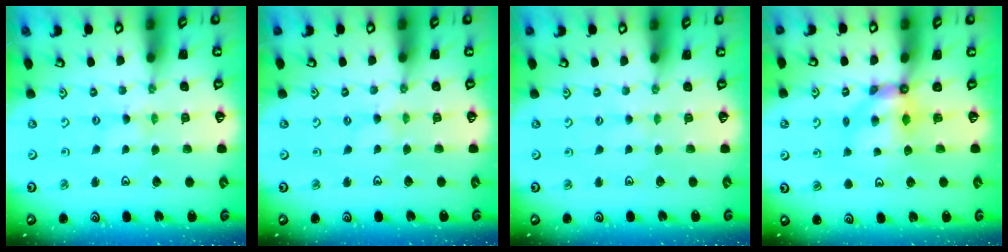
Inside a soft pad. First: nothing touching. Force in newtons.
{"total": 1.4, "press": 1.4, "slide": 0.4}
{"total": 1.4, "press": 1.4, "slide": 0.2}
{"total": 5.5, "press": 5.5, "slide": 0.3}